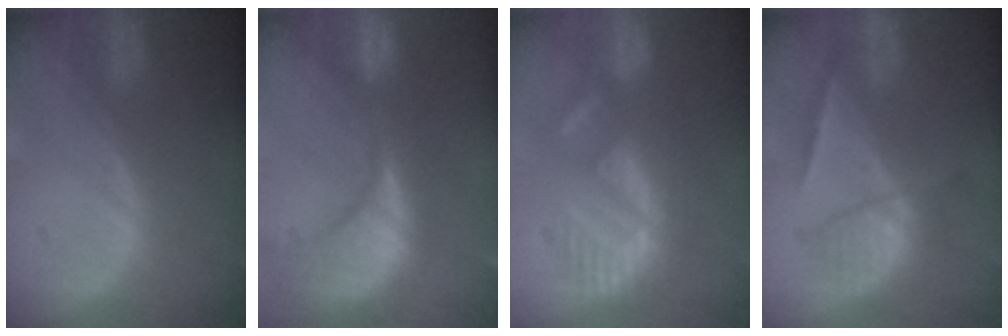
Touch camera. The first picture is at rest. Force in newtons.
{"total": 15.4, "press": 12.1, "slide": 9.6}
{"total": 9.2, "press": 8.0, "slide": 4.6}
{"total": 6.7, "press": 5.8, "slide": 3.5}